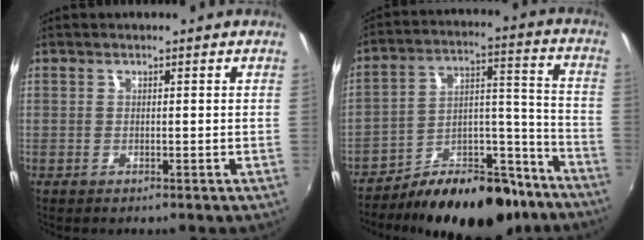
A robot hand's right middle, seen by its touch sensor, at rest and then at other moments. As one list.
[{"total": 19.7, "force": [-15.0, 8.4, 9.6], "torque": [-0.139, 0.046, -0.212]}]